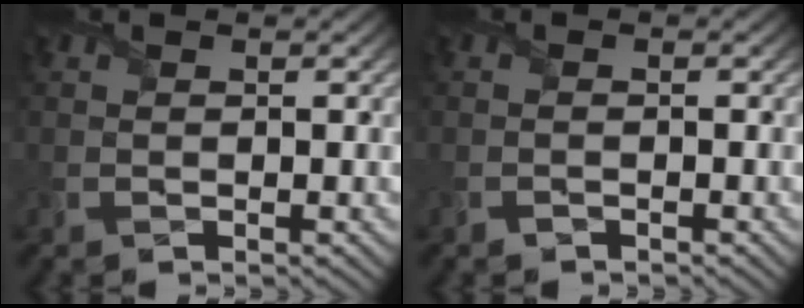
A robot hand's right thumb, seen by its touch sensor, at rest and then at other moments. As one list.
[{"total": 0.7, "force": [-0.7, 0.1, -0.1], "torque": [0.002, -0.001, -0.015]}]